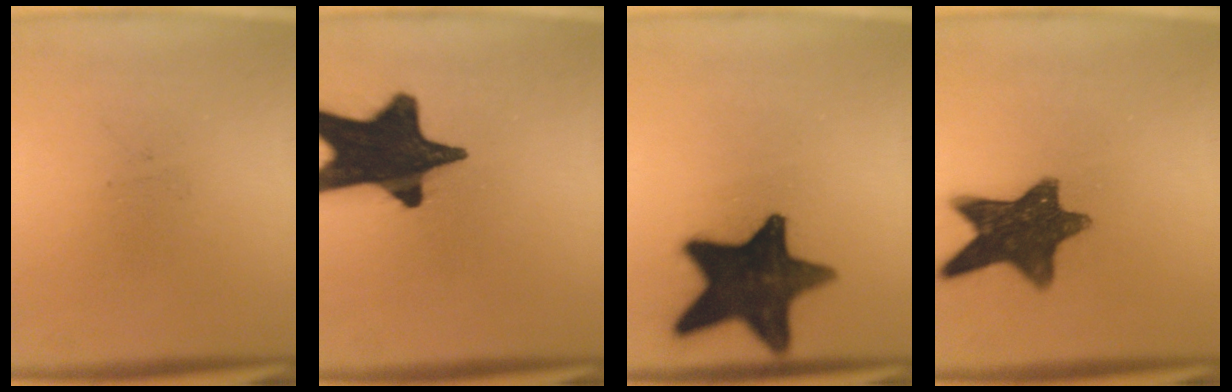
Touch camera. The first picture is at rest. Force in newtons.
{"total": 18.5}
{"total": 18.4}
{"total": 12.4}